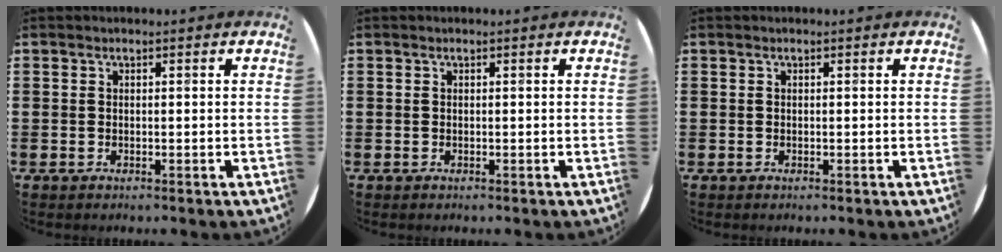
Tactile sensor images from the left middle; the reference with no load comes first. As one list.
[{"total": 0.0}, {"total": 0.0}]